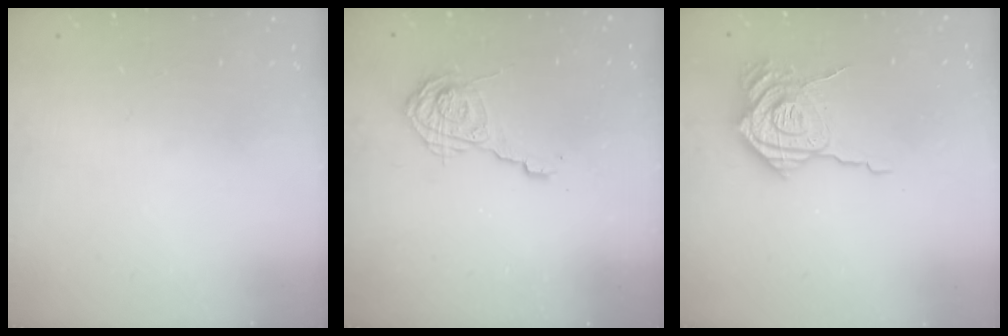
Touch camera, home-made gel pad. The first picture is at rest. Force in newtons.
{"total": 11.2, "press": 11.2, "slide": 1.3}
{"total": 19.3, "press": 19.2, "slide": 2.0}